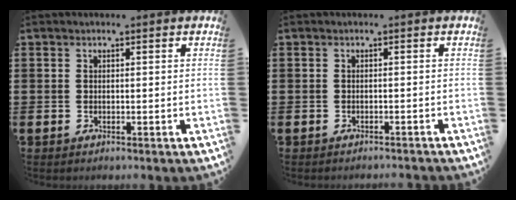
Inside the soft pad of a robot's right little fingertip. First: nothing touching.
{"total": 0.6, "force": [-0.6, -0.1, 0.0], "torque": [0.000, -0.002, -0.013]}